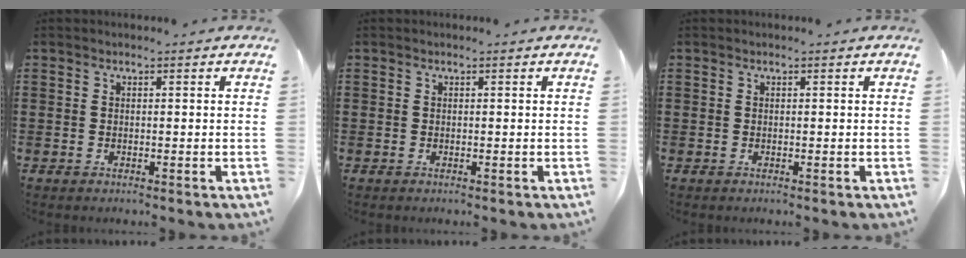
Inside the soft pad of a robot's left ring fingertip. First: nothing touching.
{"total": 0.0}
{"total": 0.0}